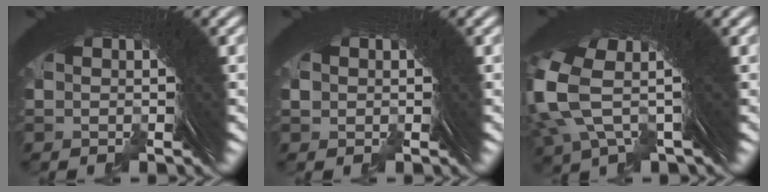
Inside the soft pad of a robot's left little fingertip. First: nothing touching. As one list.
[{"total": 1.1, "force": [-0.6, 0.5, -0.7], "torque": [0.011, -0.007, -0.003]}, {"total": 9.0, "force": [2.1, 5.6, 6.8], "torque": [-0.161, -0.005, 0.031]}]